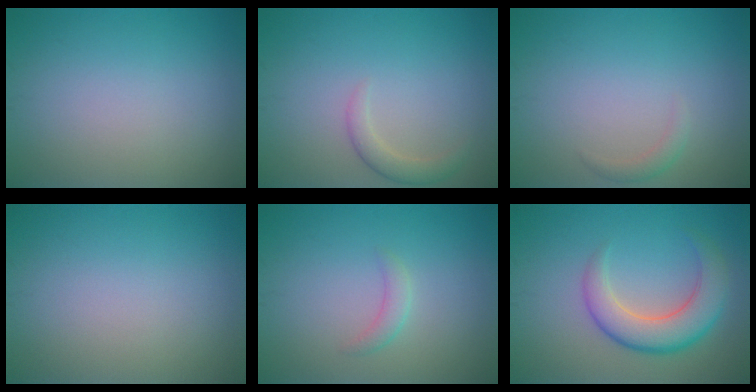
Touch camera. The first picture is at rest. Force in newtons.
{"total": 1.8, "press": 1.8, "slide": 0.2}
{"total": 1.0, "press": 1.0, "slide": 0.0}
{"total": 0.0}
{"total": 1.3, "press": 1.3, "slide": 0.0}
{"total": 5.5, "press": 5.5, "slide": 0.5}